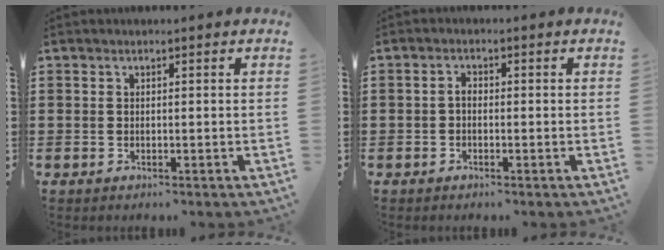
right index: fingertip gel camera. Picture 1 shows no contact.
{"total": 1.3, "force": [-0.5, 0.7, 1.0], "torque": [-0.021, 0.002, -0.010]}